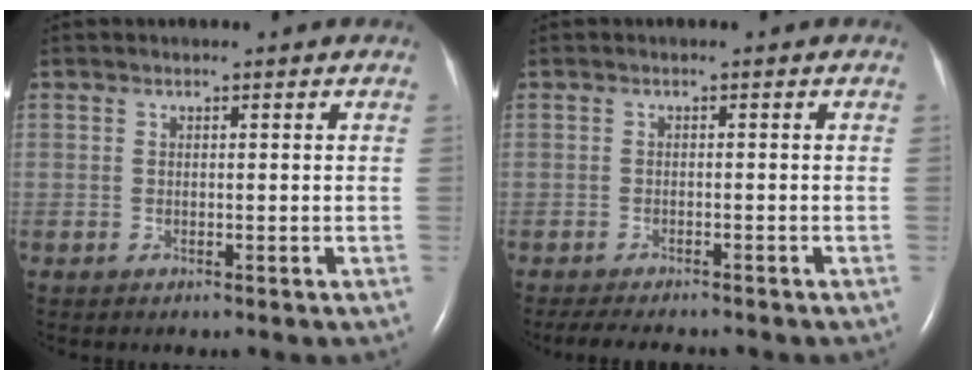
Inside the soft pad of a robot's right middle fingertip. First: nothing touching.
{"total": 7.6, "force": [-6.7, 1.7, 3.3], "torque": [-0.051, -0.010, -0.095]}